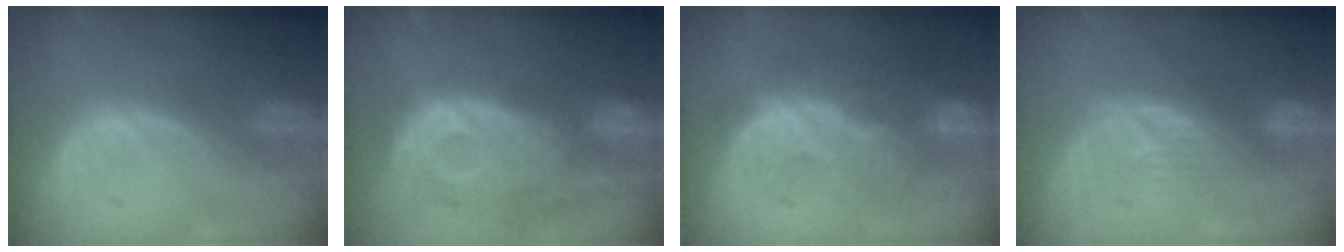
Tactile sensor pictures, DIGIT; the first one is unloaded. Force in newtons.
{"total": 11.8, "press": 10.6, "slide": 5.1}
{"total": 9.7, "press": 9.4, "slide": 2.5}
{"total": 4.3, "press": 4.0, "slide": 1.4}